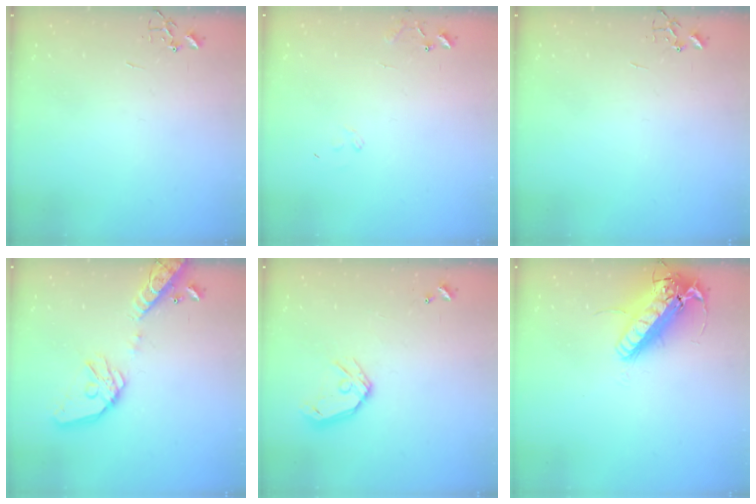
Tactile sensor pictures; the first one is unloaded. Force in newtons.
{"total": 7.6, "press": 7.6, "slide": 0.7}
{"total": 0.0}
{"total": 17.0, "press": 16.8, "slide": 2.6}
{"total": 11.2, "press": 11.0, "slide": 1.8}
{"total": 21.1, "press": 20.8, "slide": 3.7}